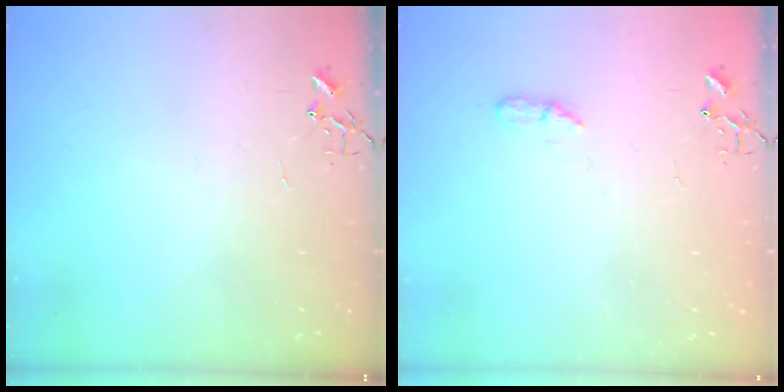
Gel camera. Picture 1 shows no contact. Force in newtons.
{"total": 4.5, "press": 4.4, "slide": 0.6}